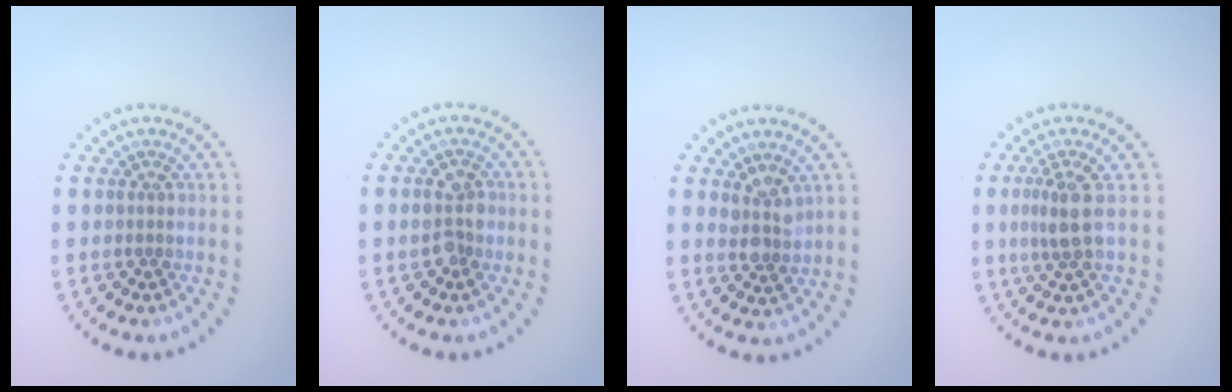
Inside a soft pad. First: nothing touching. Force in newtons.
{"total": 2.4, "press": 2.4, "slide": 0.1}
{"total": 2.3, "press": 2.0, "slide": 1.1}
{"total": 2.7, "press": 2.2, "slide": 1.5}